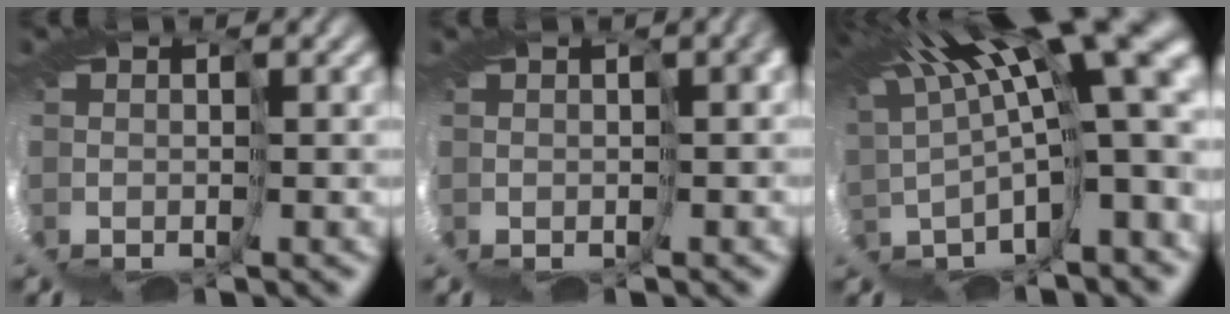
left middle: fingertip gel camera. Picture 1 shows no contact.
{"total": 1.2, "force": [-0.1, 0.2, 1.2], "torque": [-0.015, 0.004, 0.012]}
{"total": 11.6, "force": [6.0, 0.5, 10.0], "torque": [-0.157, -0.013, 0.138]}